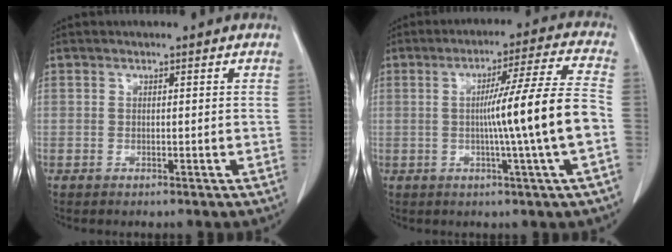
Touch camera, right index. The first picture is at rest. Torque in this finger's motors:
{"motor_torque": [1.45, -0.53, 0.60, 0.19]}